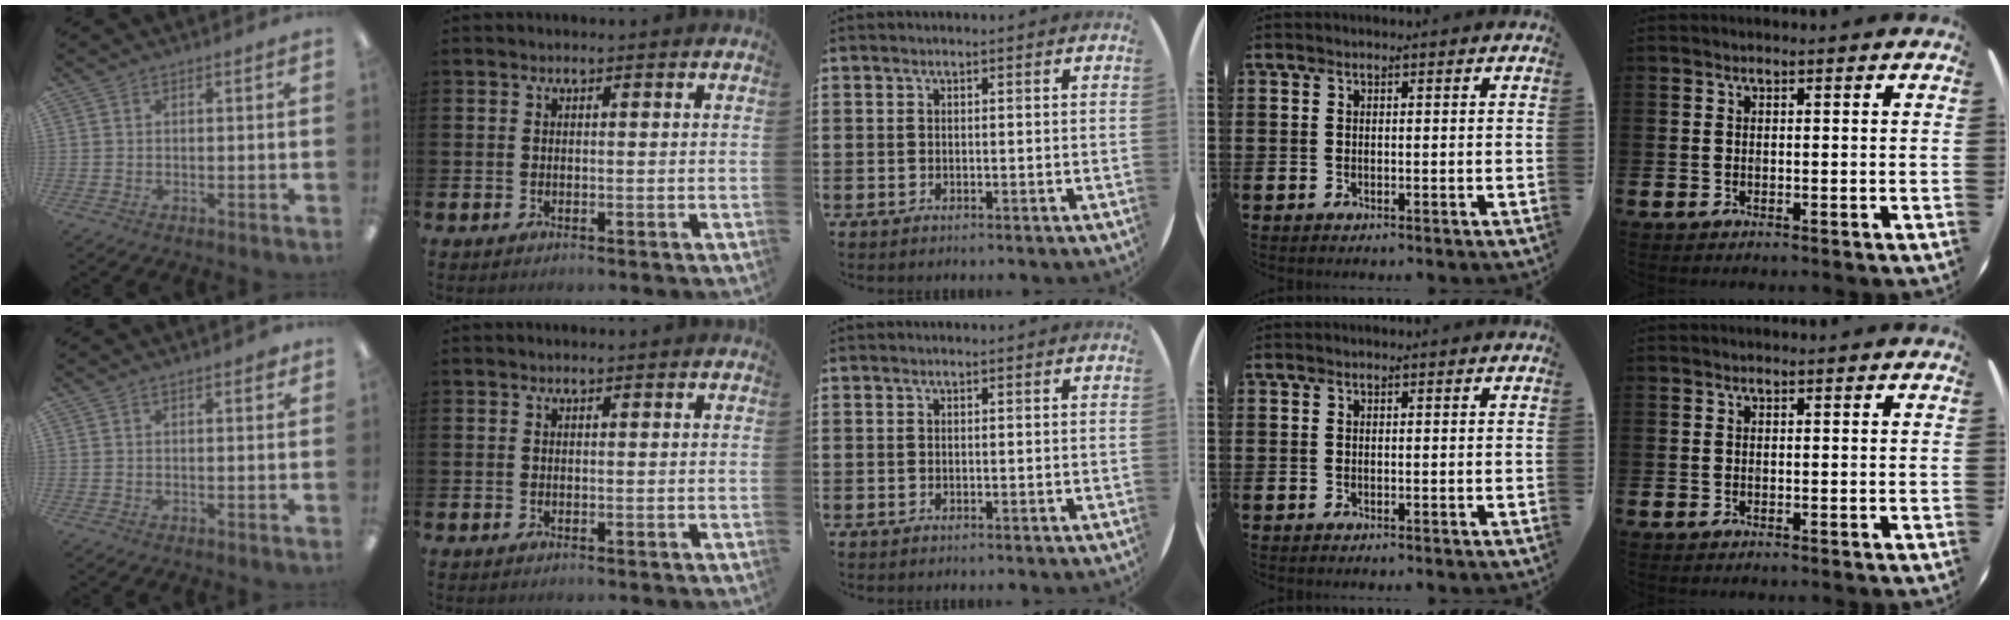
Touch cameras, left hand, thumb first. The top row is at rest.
{"thumb": {"total": 1.5, "force": [1.2, 0.3, 0.9], "torque": [-0.010, -0.003, 0.019]}}